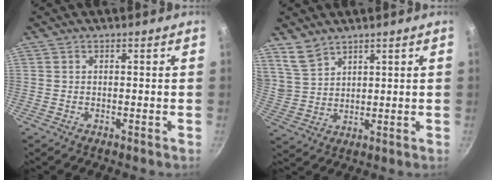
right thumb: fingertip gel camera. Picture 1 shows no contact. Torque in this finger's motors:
{"motor_torque": [-0.08, 0.39, 0.70, 0.45, 0.16]}